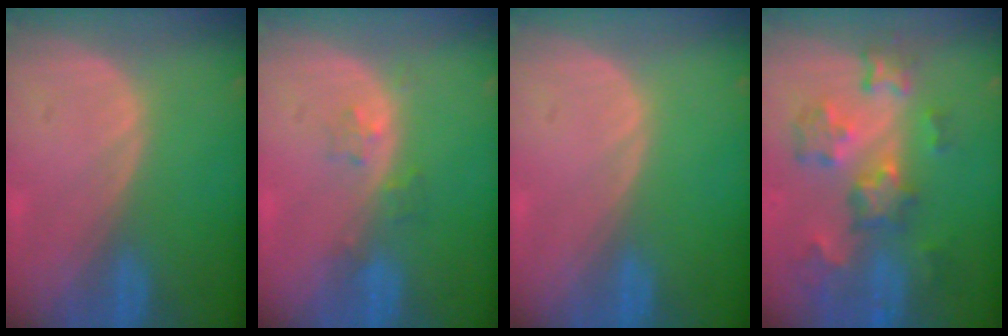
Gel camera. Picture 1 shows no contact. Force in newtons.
{"total": 2.3, "press": 2.2, "slide": 0.3}
{"total": 0.0}
{"total": 9.2, "press": 8.1, "slide": 4.5}